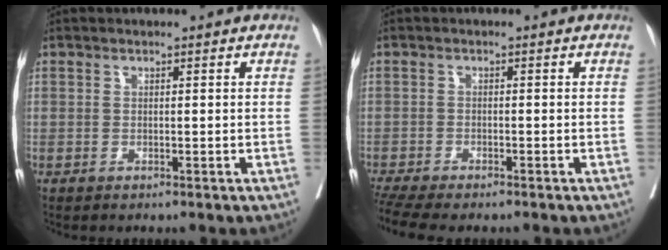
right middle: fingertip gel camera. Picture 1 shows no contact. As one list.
[{"total": 9.2, "force": [-7.8, 1.6, 4.7], "torque": [-0.084, -0.002, -0.122]}]